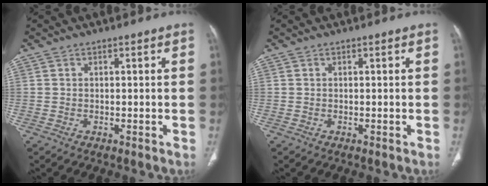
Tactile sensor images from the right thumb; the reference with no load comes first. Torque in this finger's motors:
{"motor_torque": [0.00, 0.00, -0.01, 0.01, 0.00]}